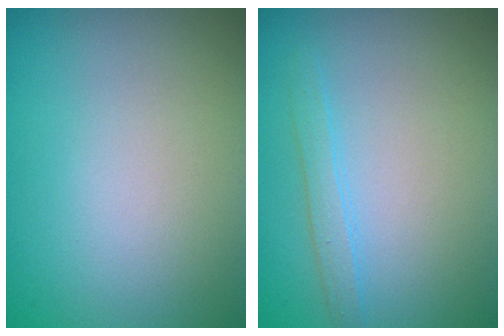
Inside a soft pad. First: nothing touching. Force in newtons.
{"total": 1.3, "press": 1.3, "slide": 0.1}